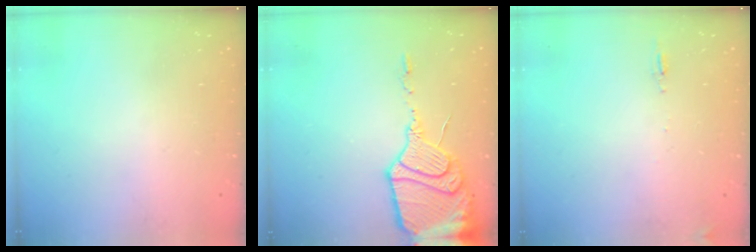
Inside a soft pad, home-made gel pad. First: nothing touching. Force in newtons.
{"total": 19.2, "press": 19.1, "slide": 1.6}
{"total": 5.0, "press": 4.7, "slide": 1.7}